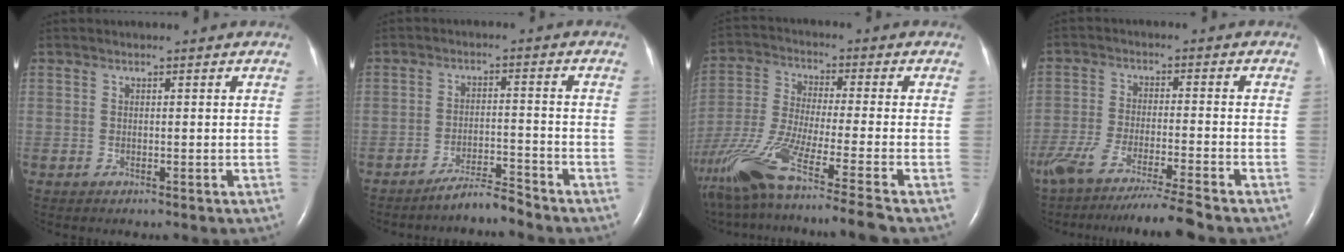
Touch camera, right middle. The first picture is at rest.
{"total": 3.9, "force": [-3.8, -0.5, 0.9], "torque": [-0.017, -0.017, -0.068]}
{"total": 19.6, "force": [-14.6, -1.5, 12.9], "torque": [-0.271, -0.053, -0.264]}
{"total": 11.4, "force": [-9.5, -1.1, 6.2], "torque": [-0.098, -0.037, -0.161]}